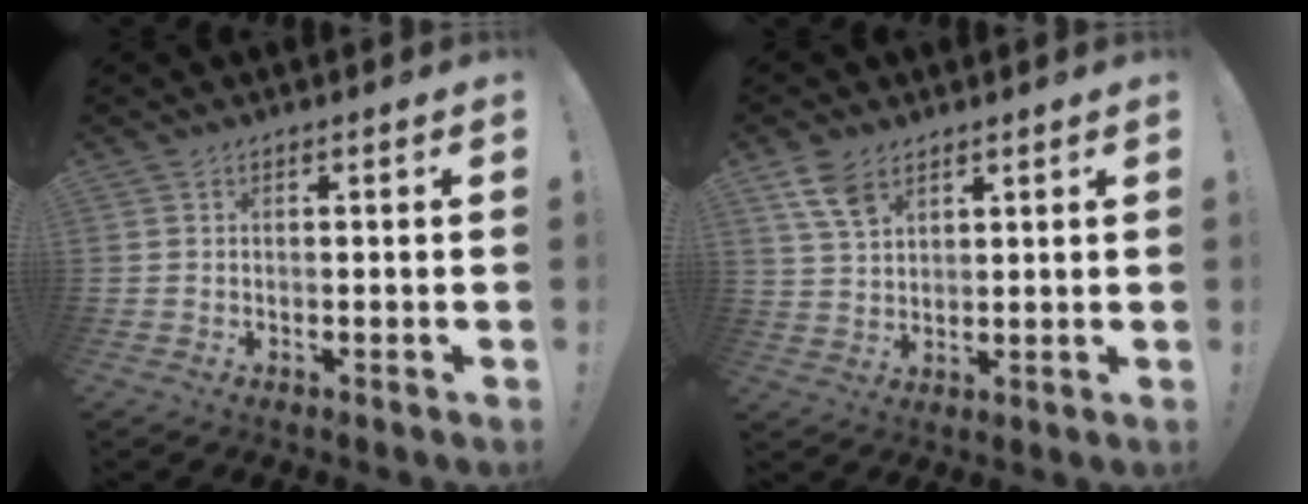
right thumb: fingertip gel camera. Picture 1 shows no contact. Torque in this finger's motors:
{"motor_torque": [-0.40, 0.21, 0.59, 0.12, 0.00]}